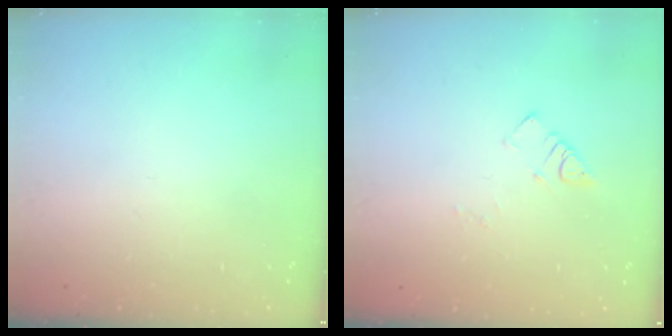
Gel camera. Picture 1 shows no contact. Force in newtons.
{"total": 4.0, "press": 4.0, "slide": 0.4}